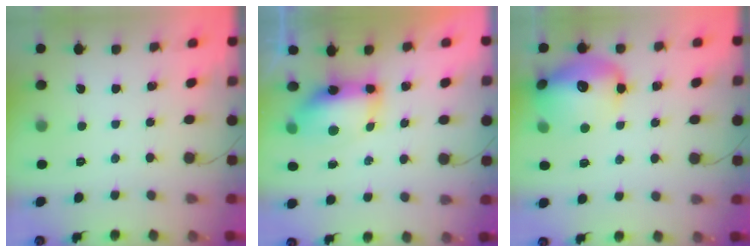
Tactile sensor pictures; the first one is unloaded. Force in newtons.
{"total": 9.1, "press": 9.0, "slide": 1.8}
{"total": 16.7, "press": 16.5, "slide": 2.7}